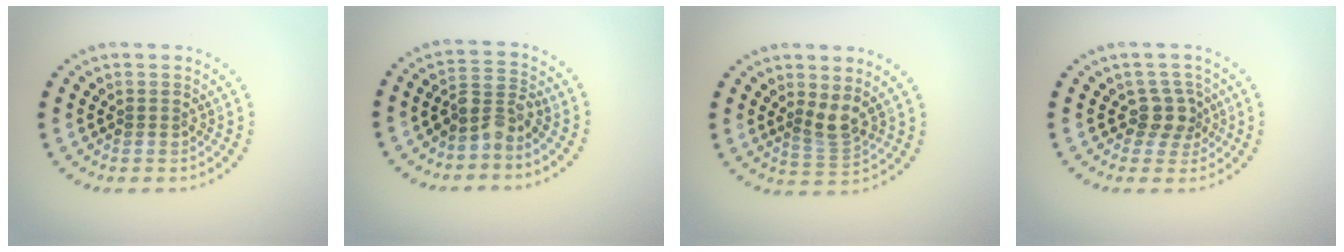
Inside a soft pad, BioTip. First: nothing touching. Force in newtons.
{"total": 2.8, "press": 2.4, "slide": 1.6}
{"total": 2.2, "press": 1.7, "slide": 1.4}
{"total": 2.3, "press": 1.9, "slide": 1.3}